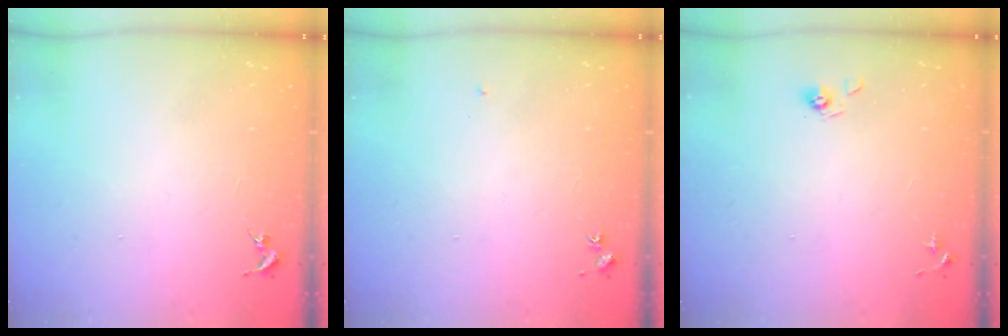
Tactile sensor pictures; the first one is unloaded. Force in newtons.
{"total": 4.4, "press": 4.4, "slide": 0.5}
{"total": 5.4, "press": 5.2, "slide": 1.4}